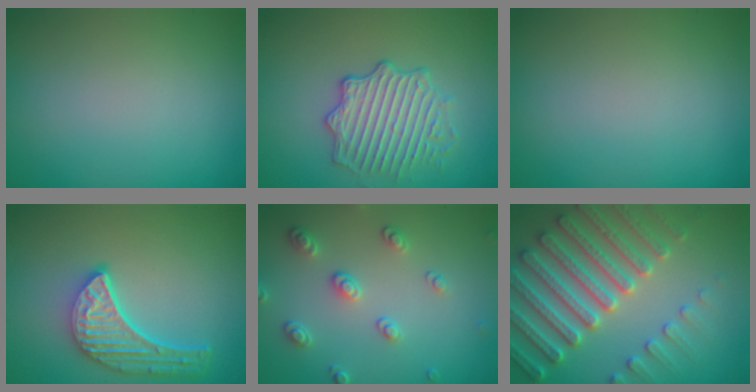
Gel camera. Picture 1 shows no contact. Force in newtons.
{"total": 4.2, "press": 3.8, "slide": 1.7}
{"total": 0.0}
{"total": 5.2, "press": 4.0, "slide": 3.3}
{"total": 2.6, "press": 2.5, "slide": 0.7}
{"total": 7.6, "press": 7.3, "slide": 1.9}